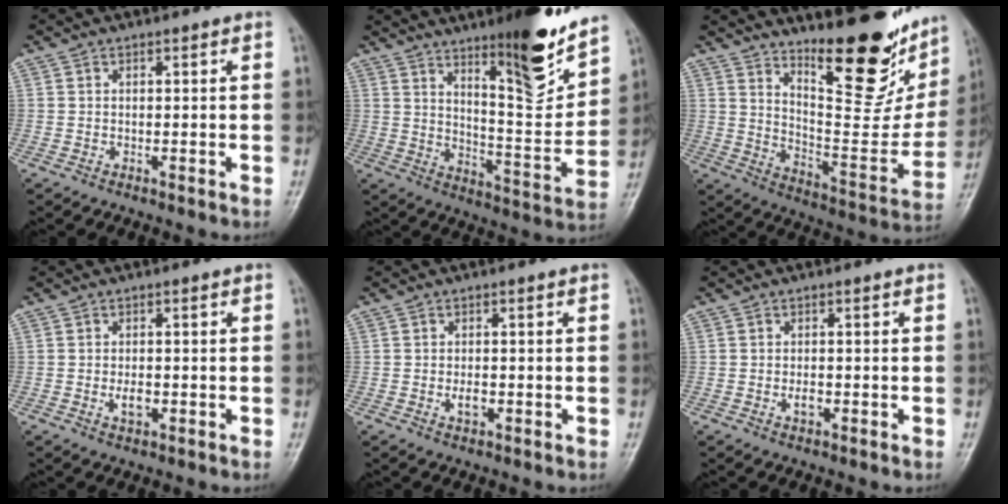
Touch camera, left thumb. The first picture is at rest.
{"total": 16.1, "force": [11.1, 3.4, 11.2], "torque": [-0.135, -0.082, 0.179]}
{"total": 23.4, "force": [16.4, 7.3, 15.0], "torque": [-0.165, -0.117, 0.251]}
{"total": 2.5, "force": [-0.6, 1.4, 2.0], "torque": [-0.035, -0.001, -0.009]}
{"total": 2.1, "force": [-0.5, 1.2, 1.7], "torque": [-0.028, 0.000, -0.008]}
{"total": 1.8, "force": [-0.5, 1.0, 1.4], "torque": [-0.022, 0.000, -0.009]}